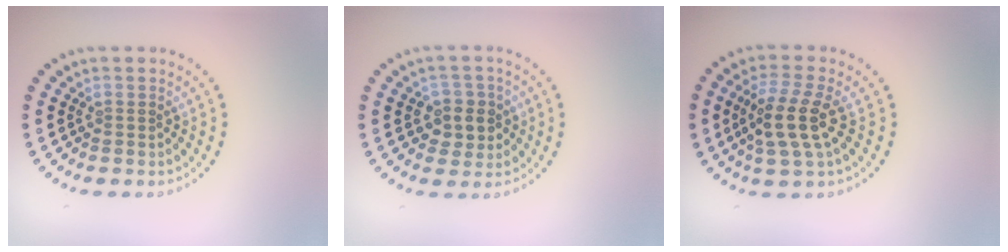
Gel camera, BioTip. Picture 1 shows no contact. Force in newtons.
{"total": 2.7, "press": 2.5, "slide": 0.9}
{"total": 3.8, "press": 3.4, "slide": 1.7}